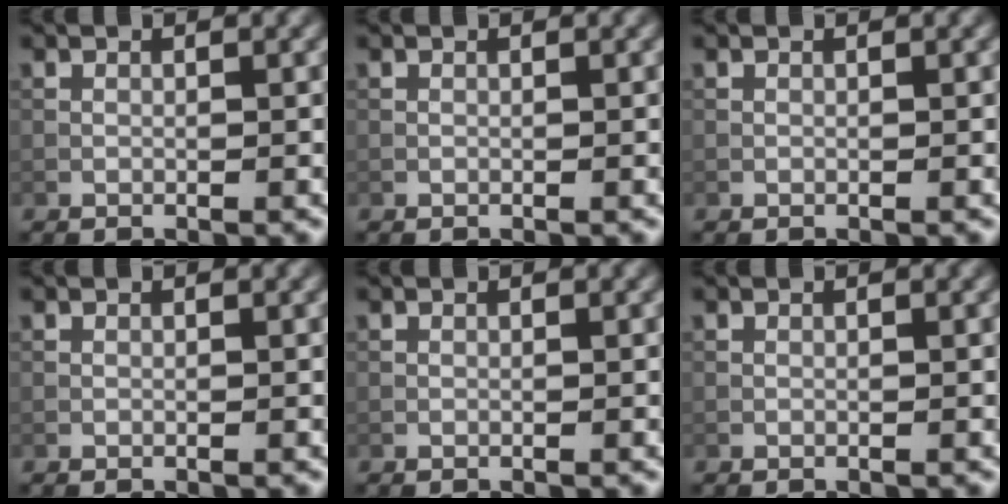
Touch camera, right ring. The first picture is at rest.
{"total": 0.0}
{"total": 0.0}
{"total": 0.0}
{"total": 0.0}
{"total": 0.0}